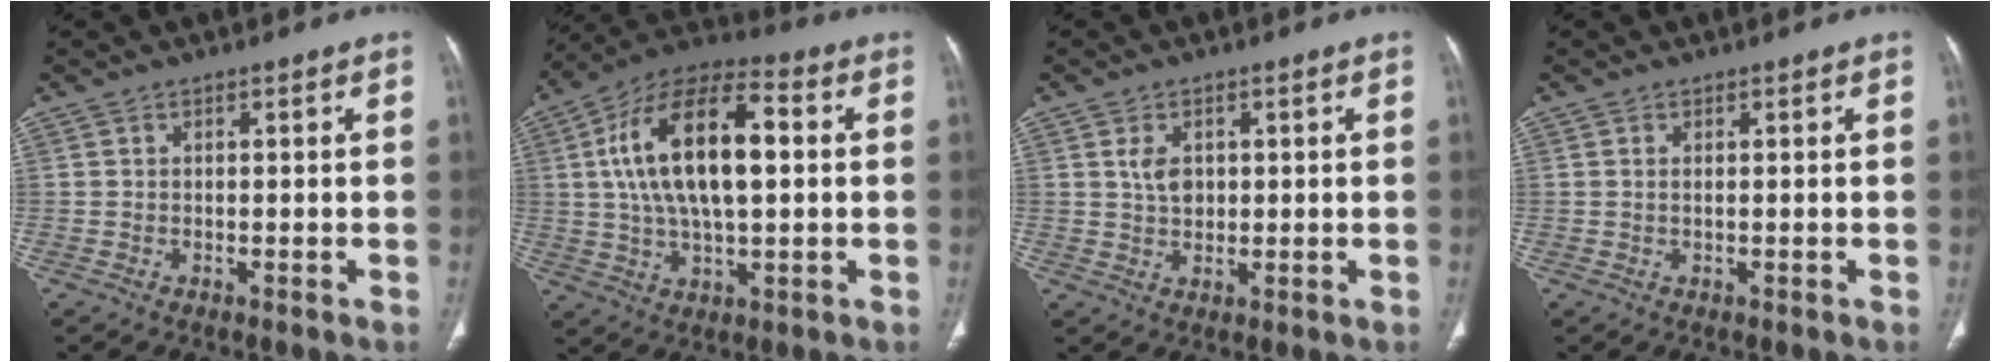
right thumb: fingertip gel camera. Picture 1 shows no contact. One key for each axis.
{"total": 20.0, "fx": 2.8, "fy": 9.2, "fz": 17.5, "tx": -0.311, "ty": 0.022, "tz": 0.041}
{"total": 3.9, "fx": 1.0, "fy": 2.7, "fz": 2.6, "tx": -0.036, "ty": -0.003, "tz": 0.021}
{"total": 0.6, "fx": 0.2, "fy": 0.2, "fz": 0.6, "tx": -0.019, "ty": 0.001, "tz": 0.004}